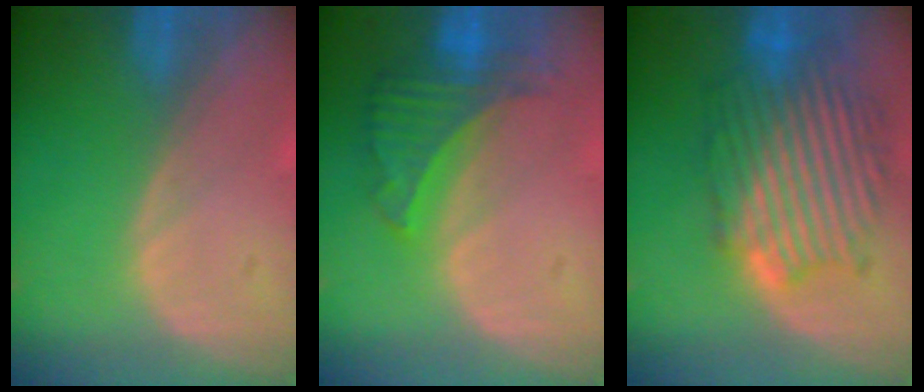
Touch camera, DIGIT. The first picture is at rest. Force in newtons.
{"total": 6.5, "press": 6.0, "slide": 2.4}
{"total": 10.7, "press": 10.7, "slide": 0.5}